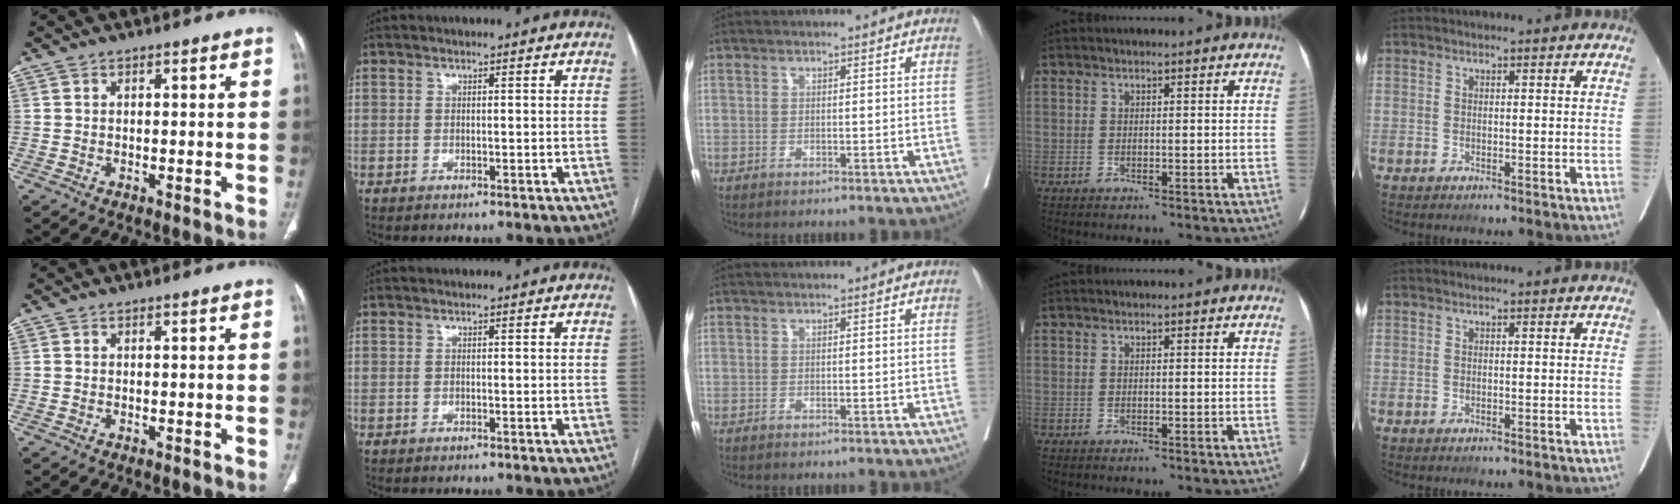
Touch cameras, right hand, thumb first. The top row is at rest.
{}